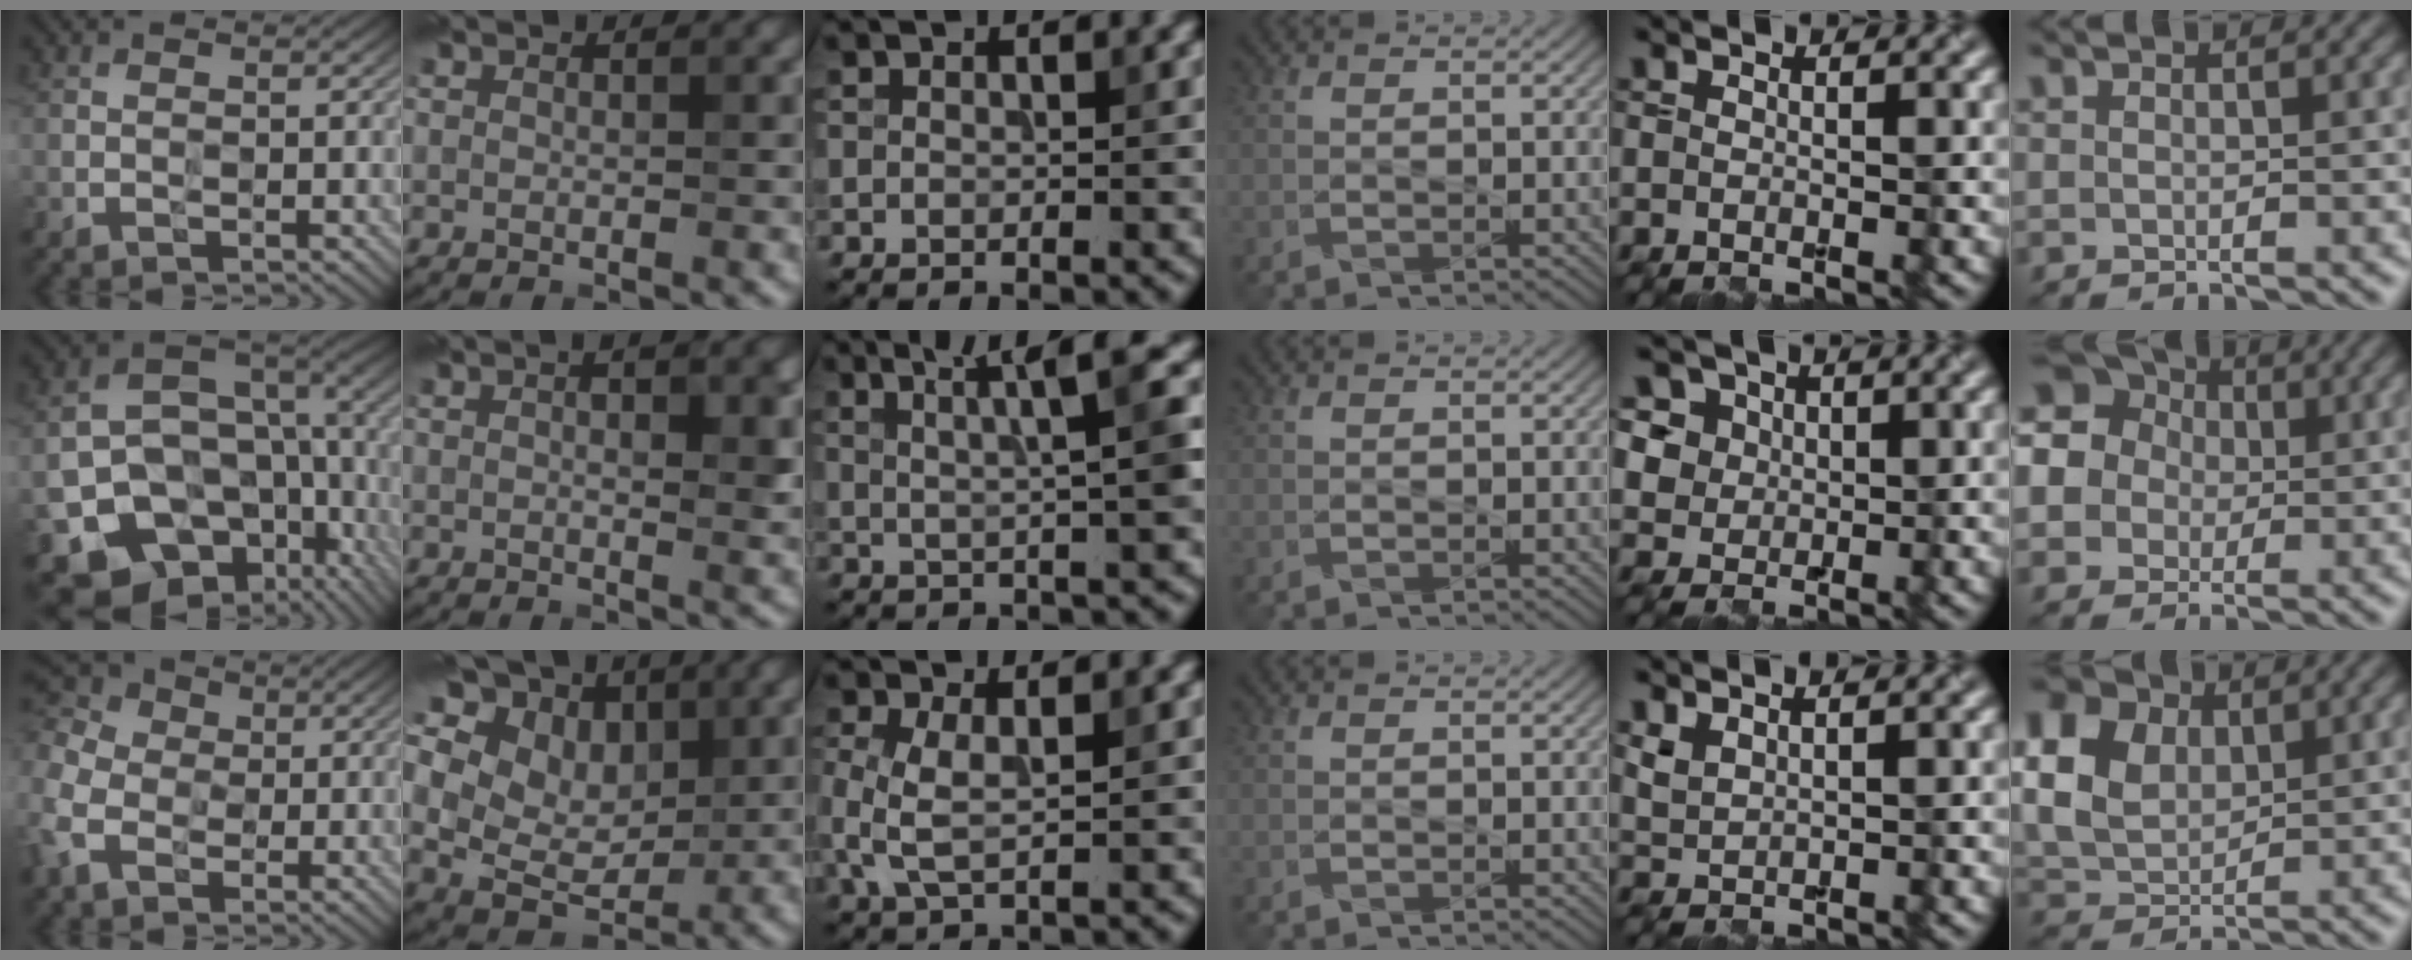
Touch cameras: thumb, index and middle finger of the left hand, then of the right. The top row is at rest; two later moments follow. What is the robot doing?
{"motion": "wipe", "object": "paper plate"}